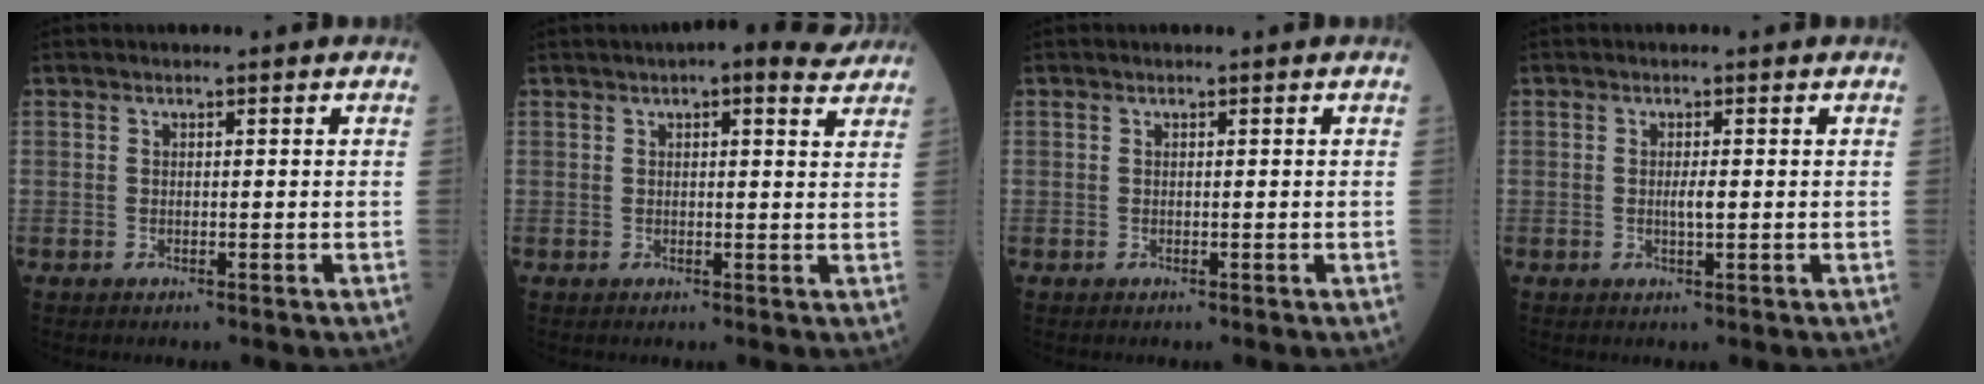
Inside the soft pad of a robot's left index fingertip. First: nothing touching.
{"total": 7.1, "force": [5.7, 1.6, 3.9], "torque": [-0.051, 0.018, 0.062]}
{"total": 0.0}
{"total": 1.4, "force": [-0.1, 0.2, 1.4], "torque": [-0.029, -0.003, -0.001]}